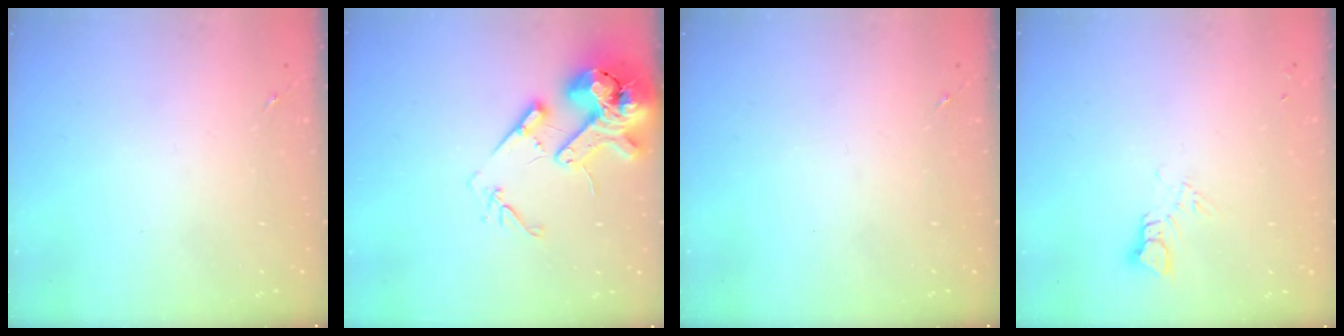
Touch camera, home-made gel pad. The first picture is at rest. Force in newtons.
{"total": 16.8, "press": 16.6, "slide": 2.5}
{"total": 0.0}
{"total": 3.8, "press": 3.8, "slide": 0.3}